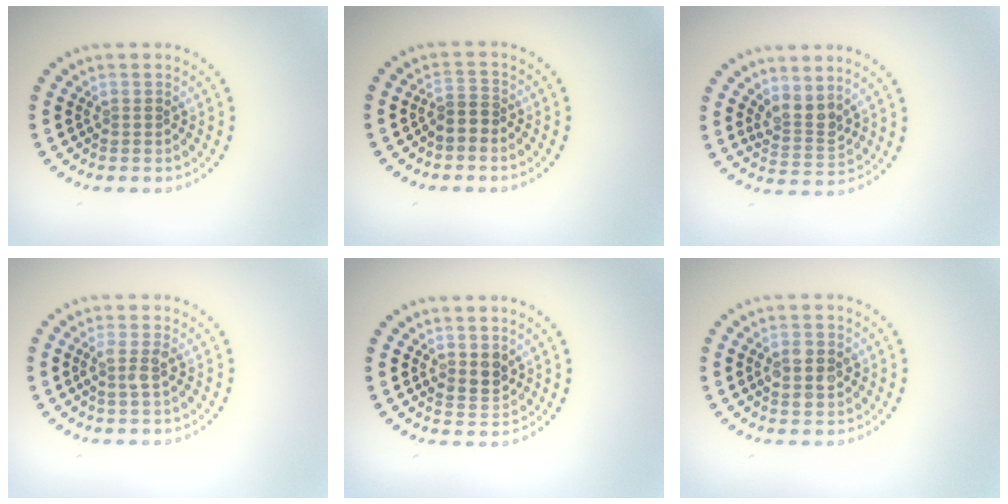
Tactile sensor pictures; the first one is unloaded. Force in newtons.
{"total": 1.3, "press": 1.0, "slide": 0.9}
{"total": 2.5, "press": 1.8, "slide": 1.7}
{"total": 1.5, "press": 1.2, "slide": 0.9}
{"total": 1.9, "press": 1.8, "slide": 0.7}
{"total": 2.8, "press": 2.8, "slide": 0.2}